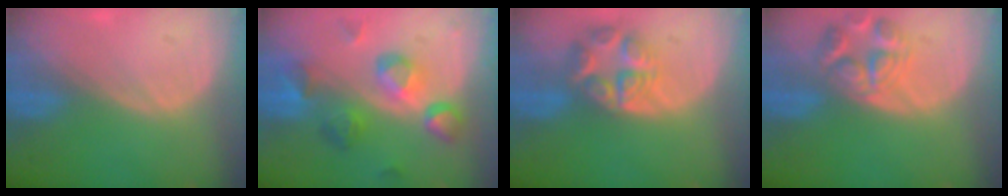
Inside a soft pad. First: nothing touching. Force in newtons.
{"total": 9.4, "press": 8.3, "slide": 4.4}
{"total": 7.7, "press": 6.8, "slide": 3.6}
{"total": 7.1, "press": 6.4, "slide": 3.2}